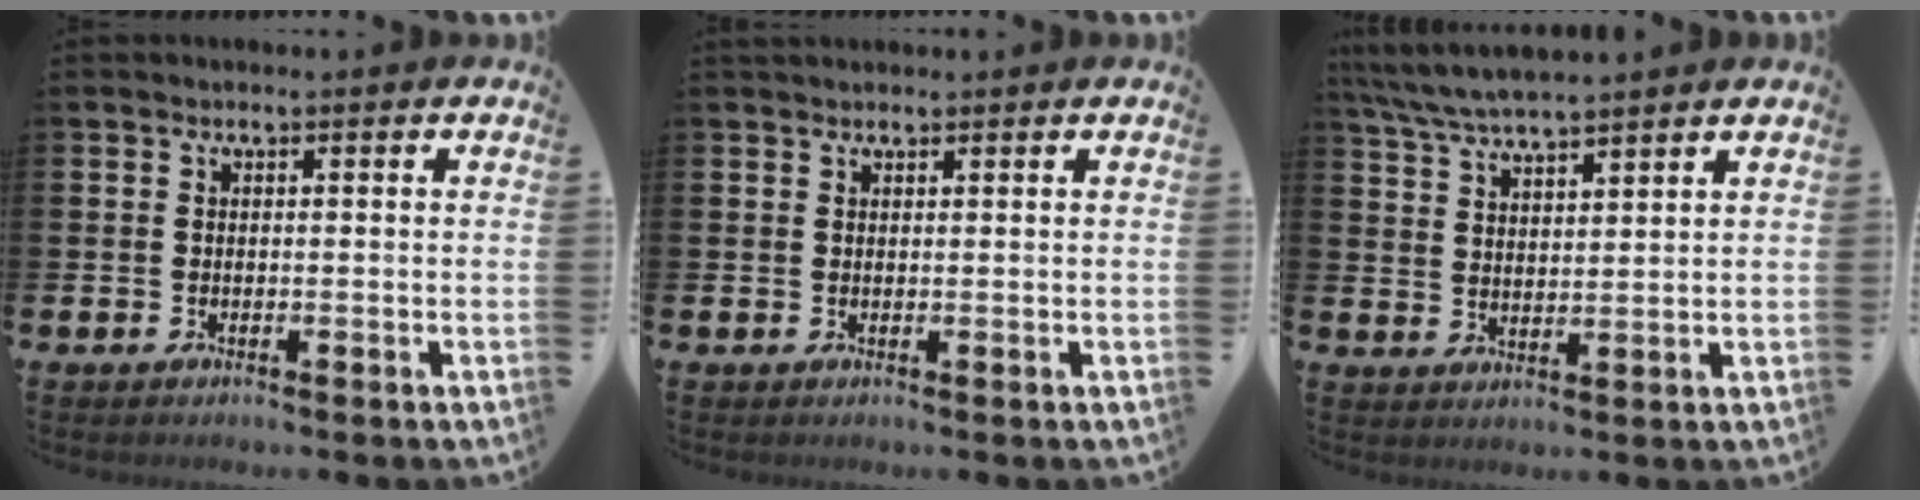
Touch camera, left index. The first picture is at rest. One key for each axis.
{"total": 1.0, "fx": 0.9, "fy": 0.3, "fz": 0.1, "tx": 0.008, "ty": -0.001, "tz": 0.015}
{"total": 5.5, "fx": 5.3, "fy": 0.4, "fz": 1.6, "tx": -0.055, "ty": -0.019, "tz": 0.096}